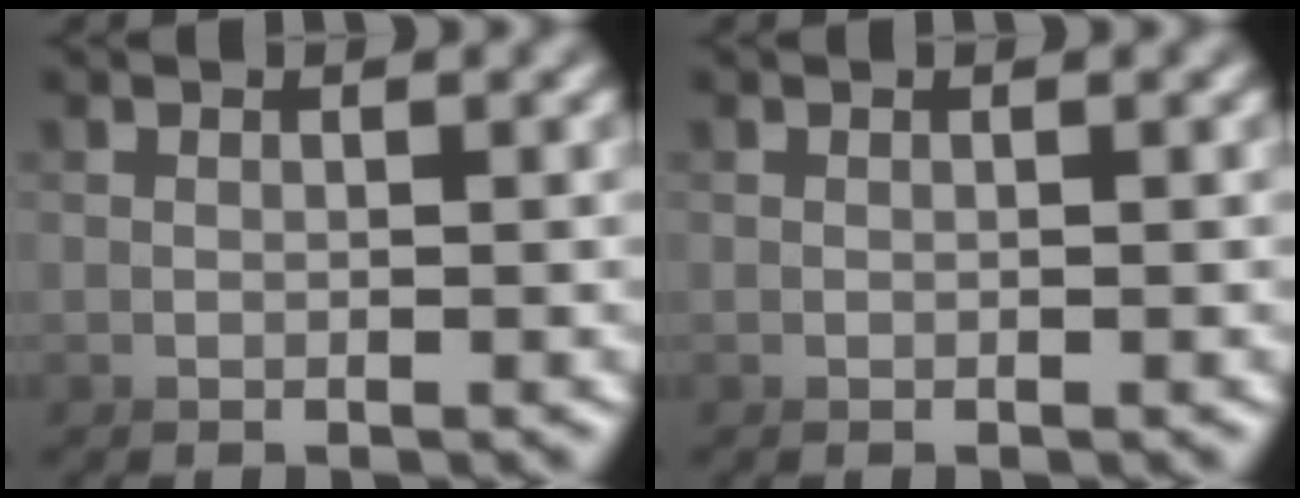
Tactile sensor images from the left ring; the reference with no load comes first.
{"total": 0.0}